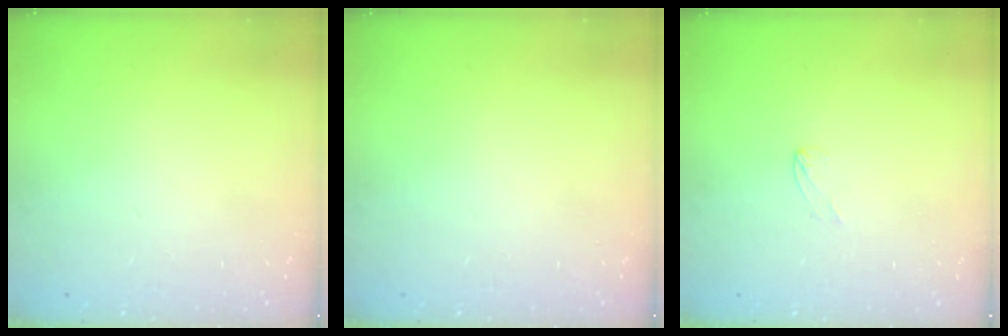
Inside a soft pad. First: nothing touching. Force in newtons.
{"total": 0.0}
{"total": 1.7, "press": 1.7, "slide": 0.1}